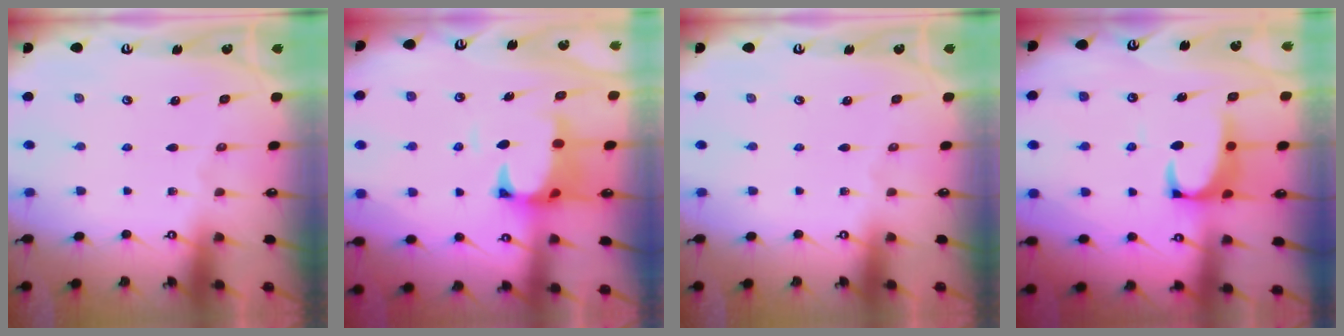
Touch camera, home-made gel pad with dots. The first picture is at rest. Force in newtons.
{"total": 2.6, "press": 2.4, "slide": 1.1}
{"total": 0.0}
{"total": 2.4, "press": 2.2, "slide": 0.9}